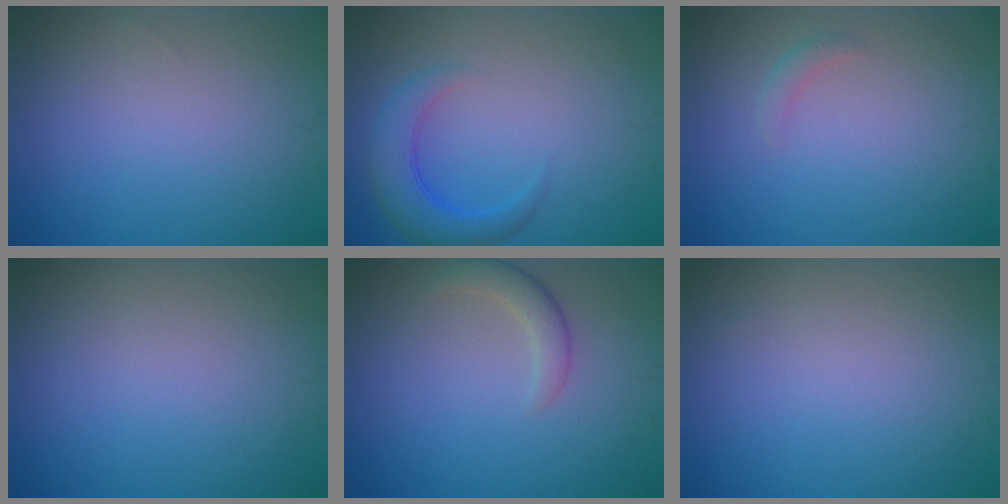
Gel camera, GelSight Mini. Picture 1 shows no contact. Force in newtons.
{"total": 3.8, "press": 3.8, "slide": 0.3}
{"total": 0.9, "press": 0.9, "slide": 0.0}
{"total": 0.0}
{"total": 2.1, "press": 2.1, "slide": 0.1}
{"total": 0.0}